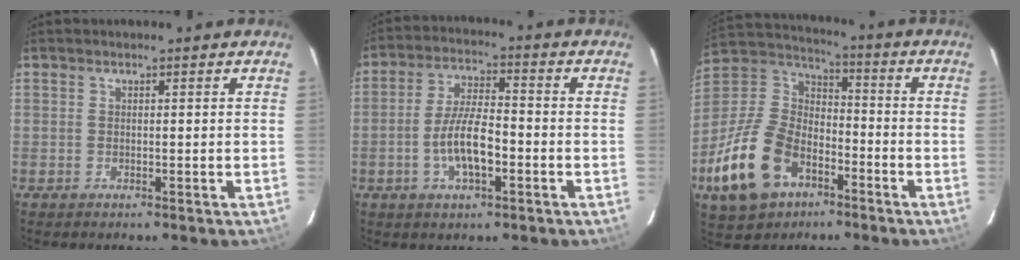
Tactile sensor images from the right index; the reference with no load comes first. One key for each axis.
{"total": 8.8, "fx": -2.9, "fy": 3.0, "fz": 7.7, "tx": -0.154, "ty": 0.002, "tz": -0.049}
{"total": 20.0, "fx": -9.5, "fy": 12.7, "fz": 12.2, "tx": -0.282, "ty": 0.005, "tz": -0.160}